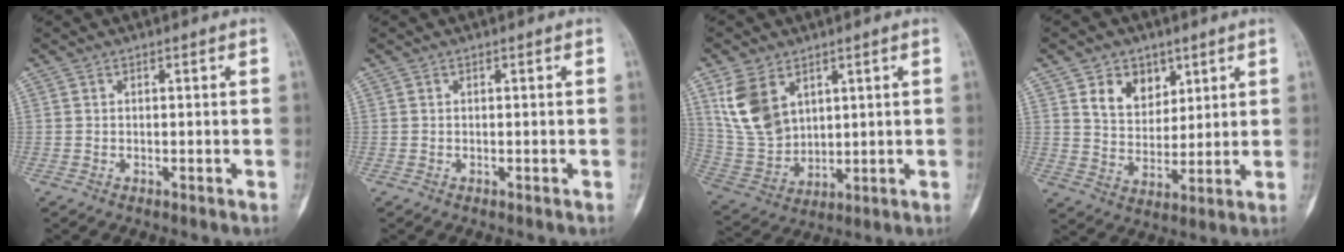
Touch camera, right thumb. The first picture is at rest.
{"total": 0.0}
{"total": 11.7, "force": [5.3, 7.9, 6.8], "torque": [-0.120, -0.019, 0.128]}
{"total": 8.7, "force": [4.4, 6.3, 4.1], "torque": [-0.038, -0.028, 0.083]}